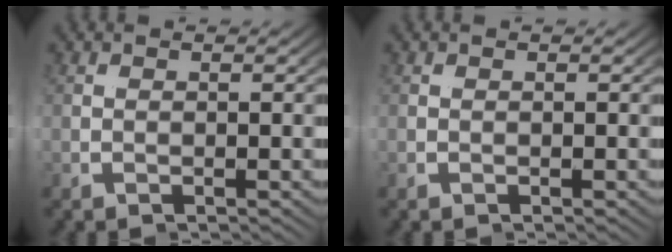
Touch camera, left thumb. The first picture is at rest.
{"total": 0.0}